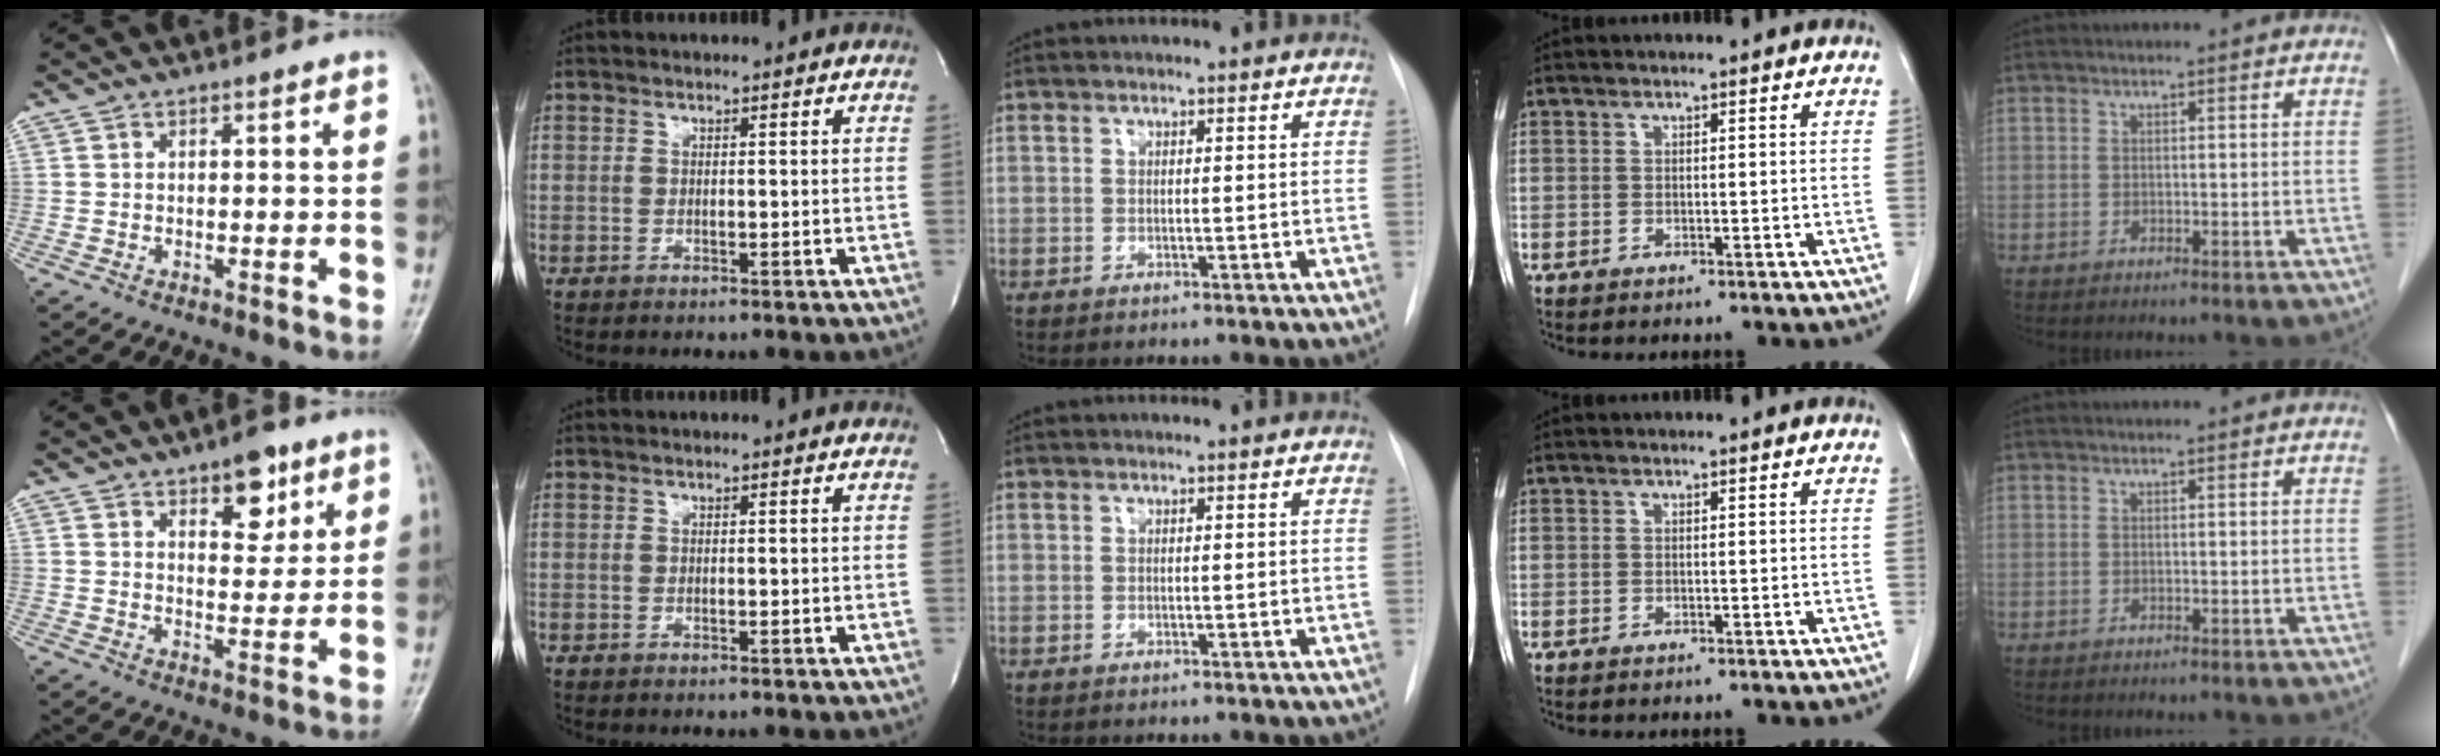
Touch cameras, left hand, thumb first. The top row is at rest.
{"thumb": {"total": 8.1, "force": [4.6, 4.0, 5.3], "torque": [-0.044, -0.024, 0.063]}}